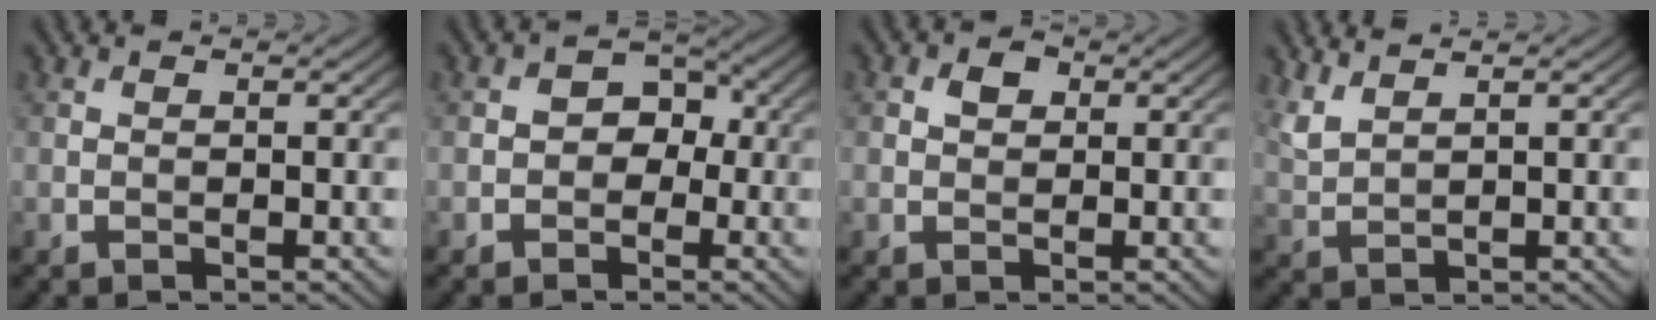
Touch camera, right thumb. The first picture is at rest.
{"total": 4.1, "force": [-0.6, 3.4, 2.1], "torque": [-0.009, 0.008, -0.024]}
{"total": 2.0, "force": [0.7, 1.5, 1.1], "torque": [-0.024, 0.004, 0.008]}
{"total": 3.2, "force": [2.7, 0.6, 1.7], "torque": [-0.043, 0.006, 0.063]}